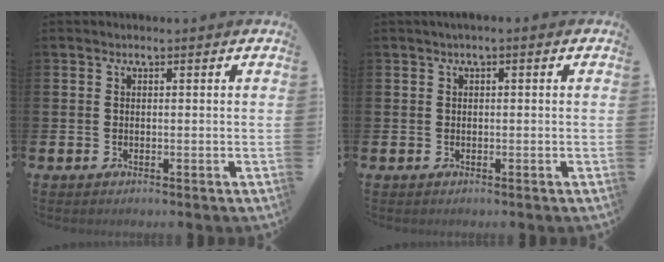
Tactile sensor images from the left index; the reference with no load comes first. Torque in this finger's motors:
{"motor_torque": [0.37, -0.37, 0.12, 0.02]}